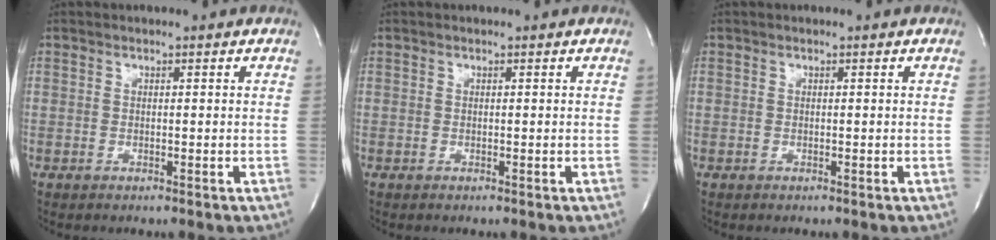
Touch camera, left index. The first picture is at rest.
{"total": 0.0}
{"total": 0.0}